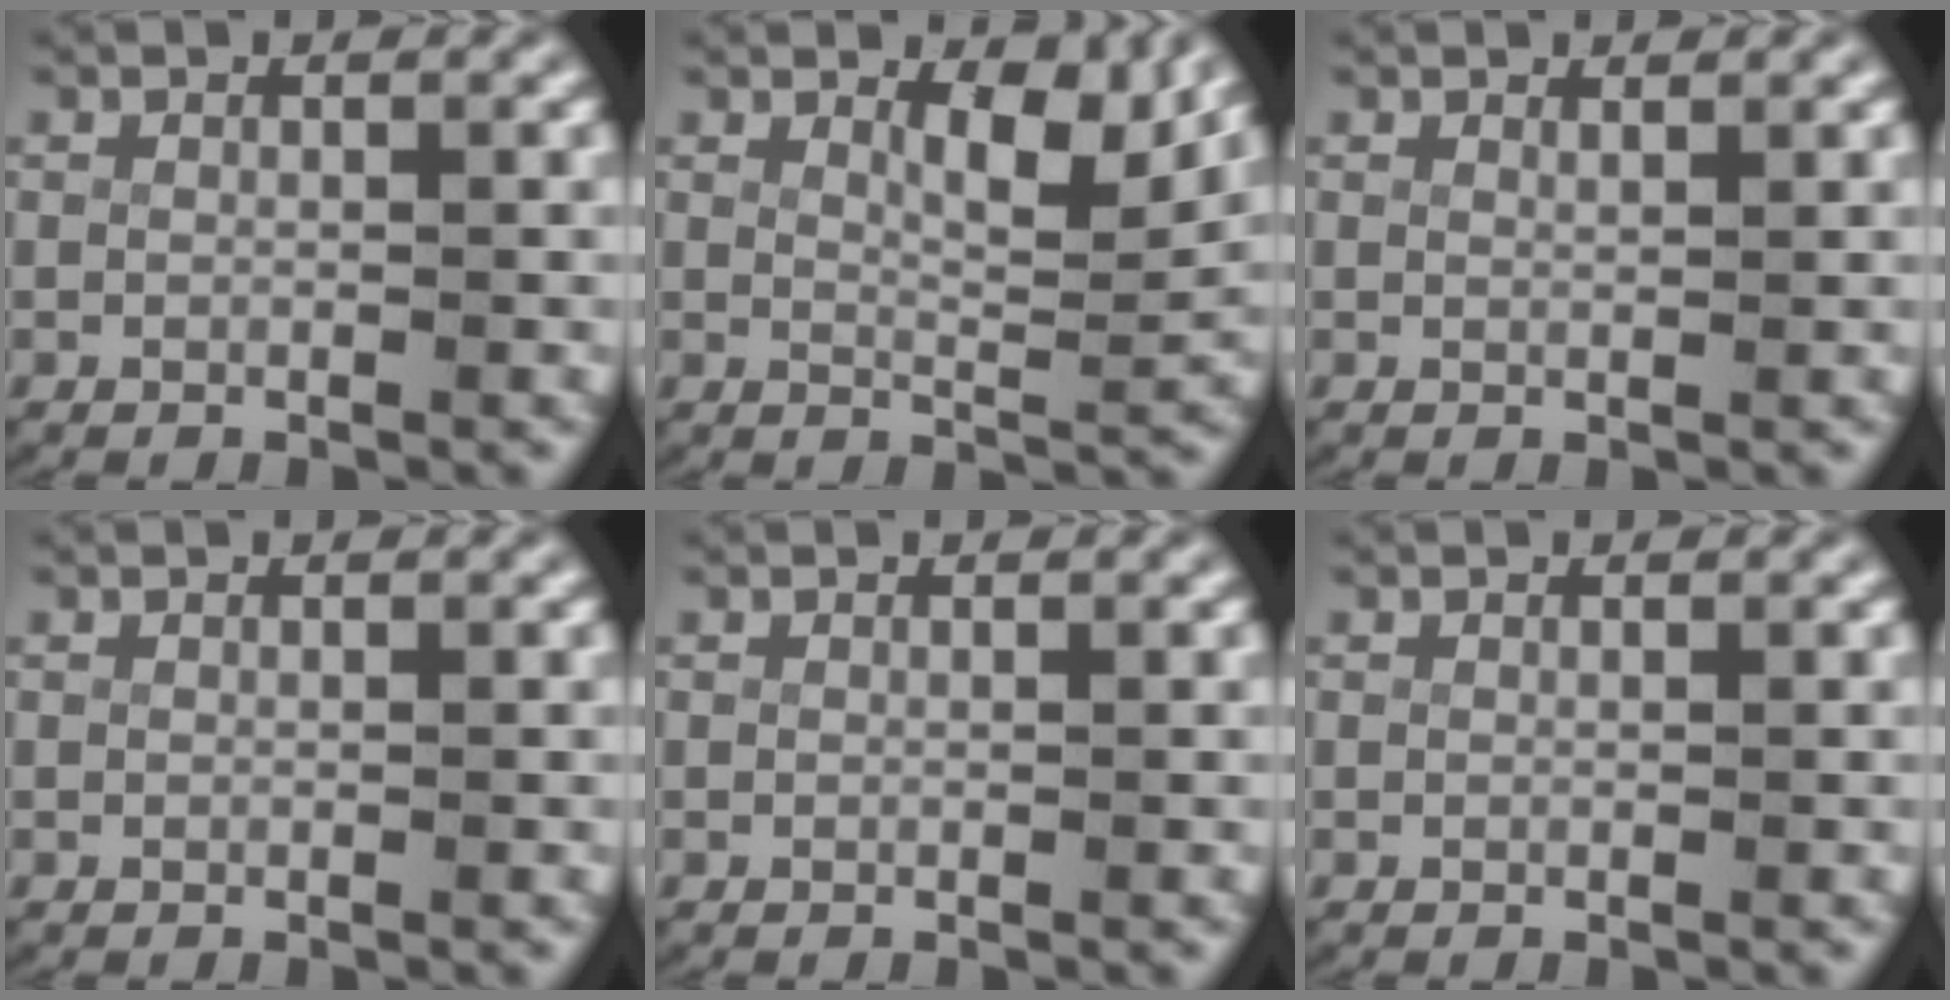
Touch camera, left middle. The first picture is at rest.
{"total": 4.4, "force": [3.1, 1.5, 2.8], "torque": [-0.036, -0.010, 0.046]}
{"total": 0.7, "force": [0.7, 0.1, 0.0], "torque": [0.000, -0.003, 0.013]}
{"total": 0.0}
{"total": 0.0}
{"total": 0.0}